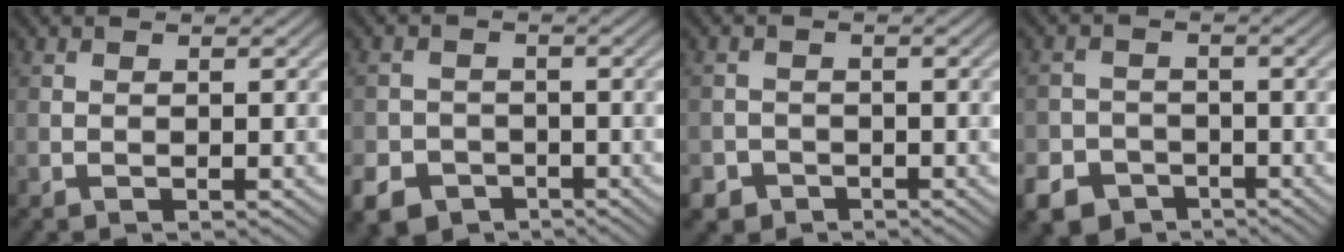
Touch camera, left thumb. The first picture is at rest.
{"total": 5.7, "force": [-3.4, 4.2, 1.7], "torque": [-0.035, -0.007, -0.068]}
{"total": 2.6, "force": [-1.8, 1.8, 0.4], "torque": [-0.005, 0.000, -0.036]}
{"total": 6.4, "force": [-4.2, 4.5, 1.6], "torque": [-0.026, -0.012, -0.083]}